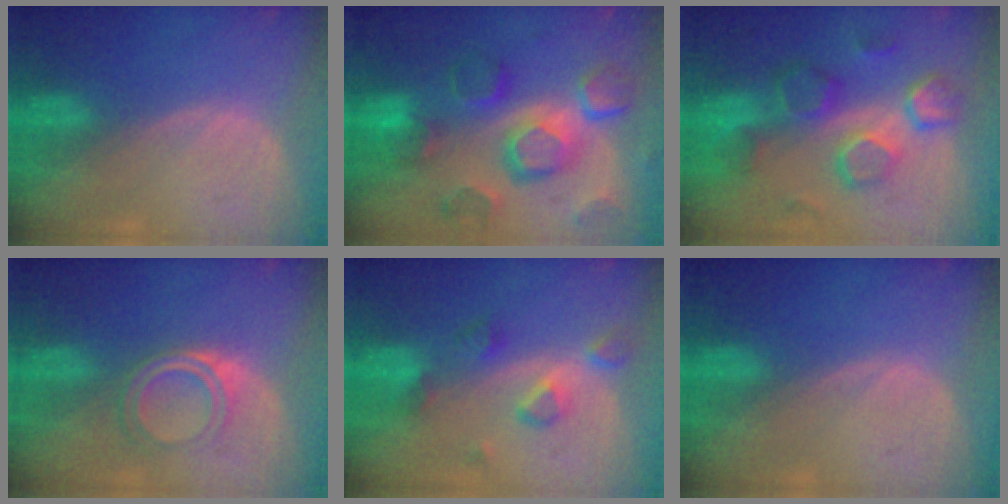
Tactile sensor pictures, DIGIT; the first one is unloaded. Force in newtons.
{"total": 12.2, "press": 10.6, "slide": 6.0}
{"total": 10.5, "press": 9.1, "slide": 5.2}
{"total": 4.2, "press": 4.0, "slide": 1.1}
{"total": 4.8, "press": 4.8, "slide": 0.7}
{"total": 0.0}